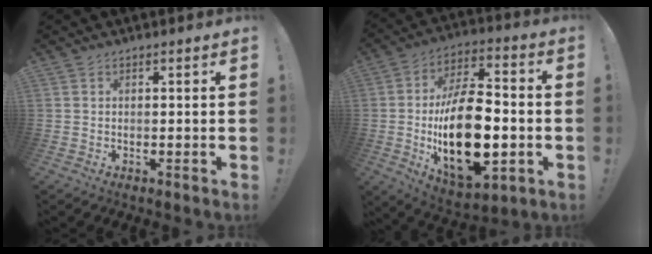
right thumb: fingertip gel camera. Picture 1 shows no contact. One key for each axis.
{"total": 25.6, "fx": -4.1, "fy": 13.6, "fz": 21.3, "tx": -0.380, "ty": 0.014, "tz": -0.057}